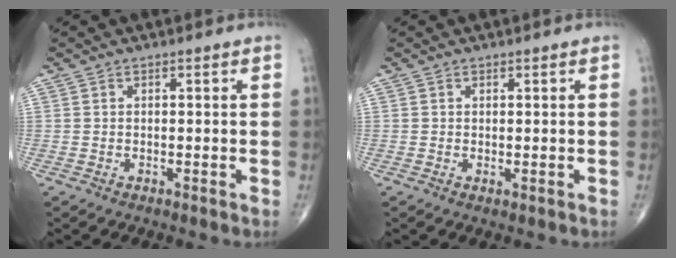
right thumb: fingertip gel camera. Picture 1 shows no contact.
{"total": 0.5, "force": [0.0, 0.3, 0.5], "torque": [-0.012, -0.004, 0.002]}